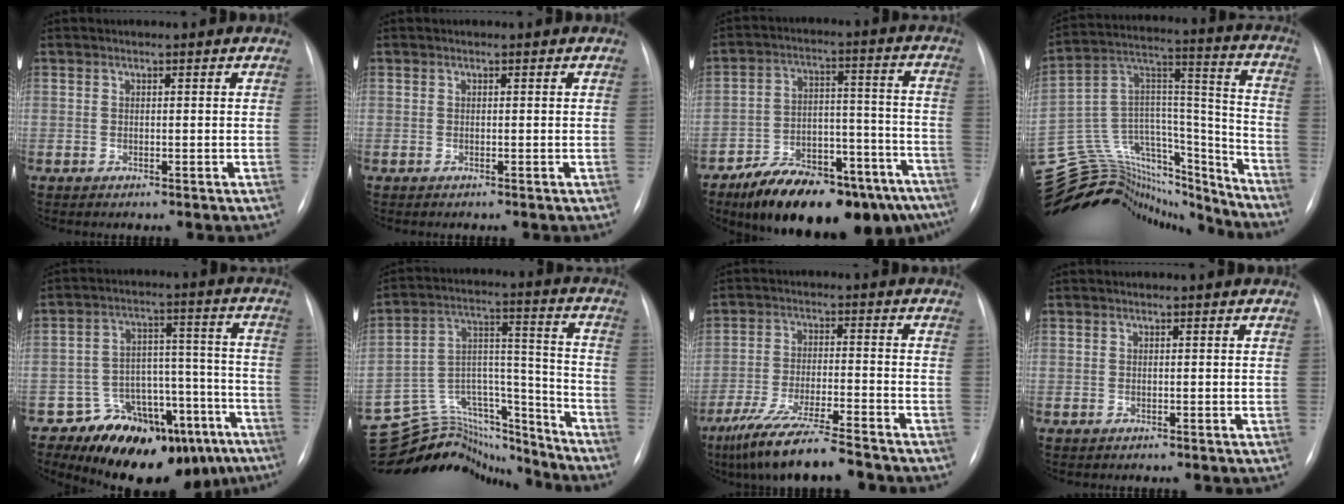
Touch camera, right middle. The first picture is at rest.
{"total": 0.0}
{"total": 22.4, "force": [-16.9, 7.5, 12.6], "torque": [-0.137, 0.027, -0.246]}
{"total": 32.8, "force": [-29.7, 9.9, 9.7], "torque": [-0.198, 0.030, -0.447]}
{"total": 18.6, "force": [-13.2, 8.8, 9.8], "torque": [-0.079, 0.064, -0.176]}
{"total": 21.2, "force": [-20.1, 5.5, 3.7], "torque": [-0.084, 0.055, -0.314]}
{"total": 12.3, "force": [-10.0, 0.5, 7.2], "torque": [-0.129, -0.039, -0.167]}
{"total": 0.0}